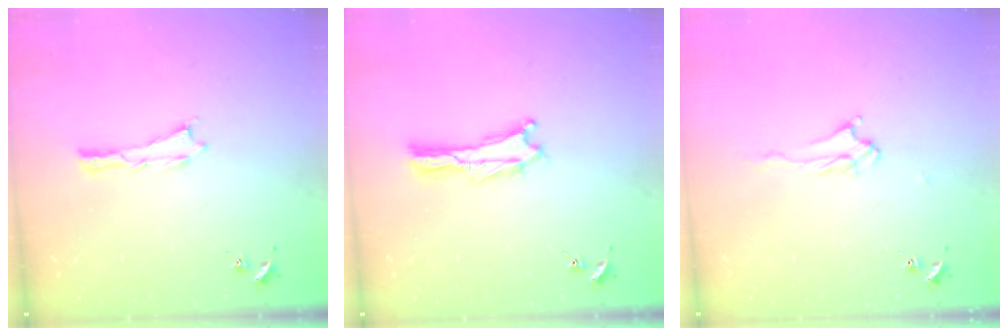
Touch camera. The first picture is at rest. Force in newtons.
{"total": 0.0}
{"total": 2.5, "press": 2.4, "slide": 0.4}